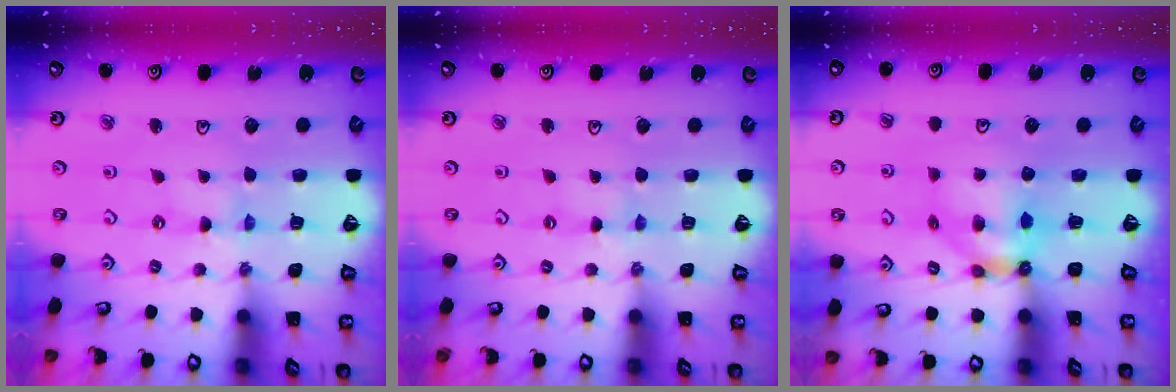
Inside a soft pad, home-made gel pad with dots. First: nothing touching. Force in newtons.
{"total": 0.9, "press": 0.8, "slide": 0.2}
{"total": 6.1, "press": 6.0, "slide": 0.7}